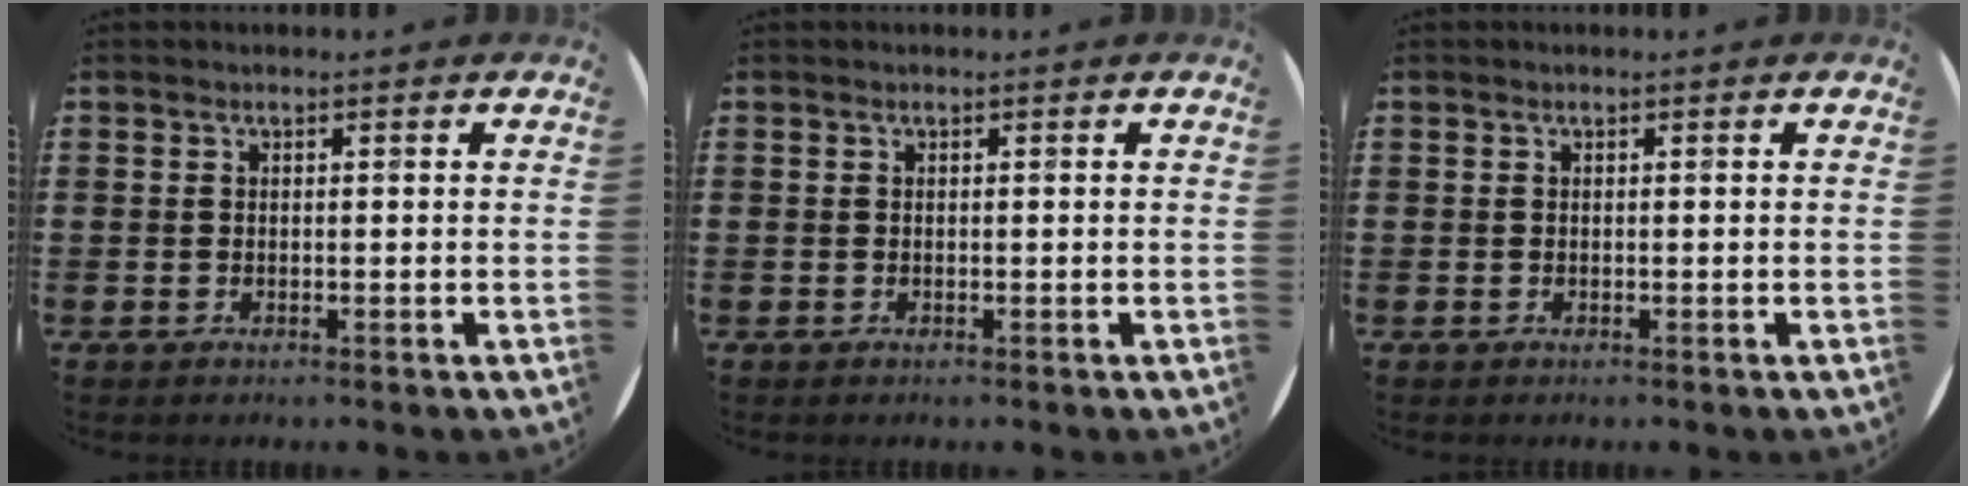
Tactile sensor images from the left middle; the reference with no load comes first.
{"total": 0.0}
{"total": 0.0}